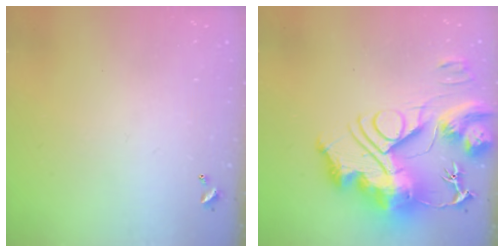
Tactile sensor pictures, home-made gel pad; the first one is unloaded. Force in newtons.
{"total": 0.5, "press": 0.5, "slide": 0.0}